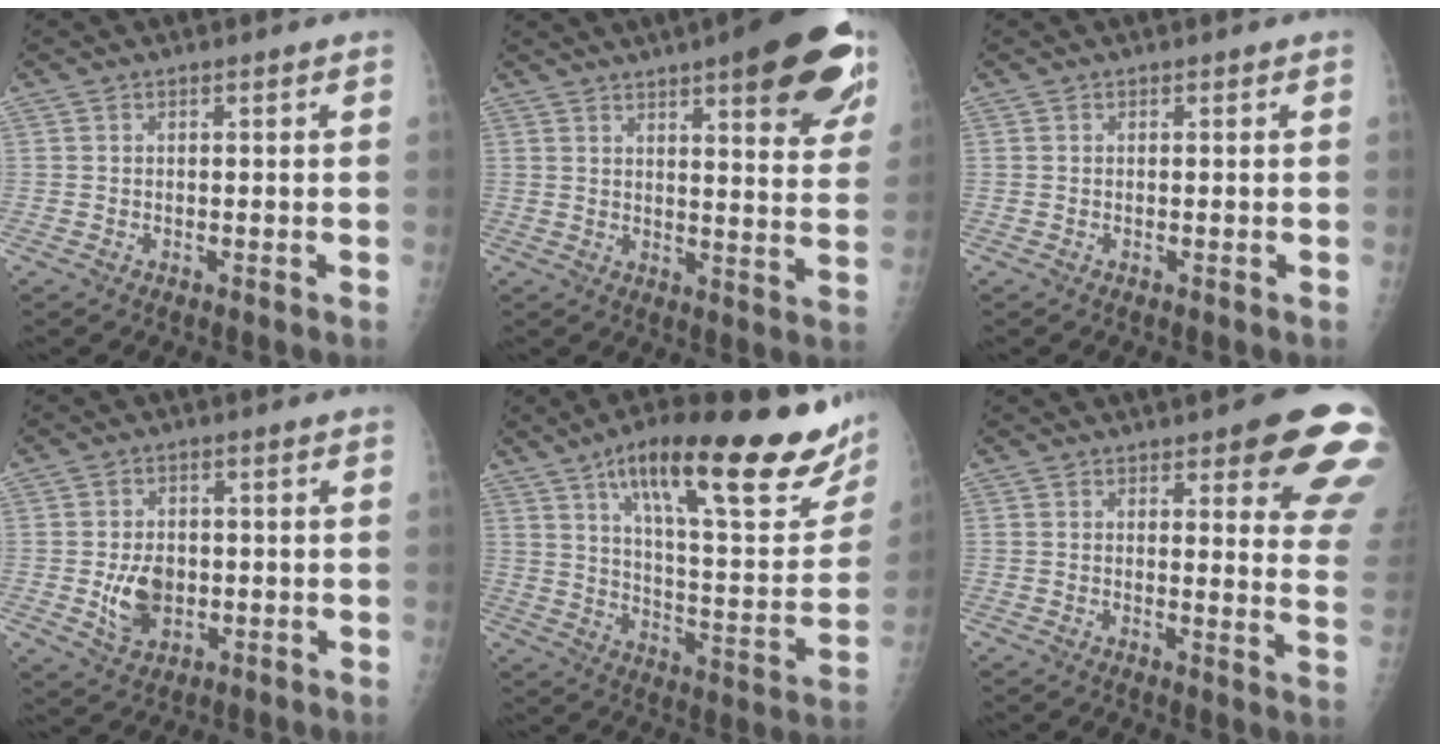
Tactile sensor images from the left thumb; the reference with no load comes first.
{"total": 19.9, "force": [11.4, 4.9, 15.5], "torque": [-0.174, -0.039, 0.141]}
{"total": 0.0}
{"total": 6.9, "force": [-0.9, 4.9, 4.8], "torque": [-0.067, -0.005, -0.006]}
{"total": 29.6, "force": [17.7, 7.8, 22.4], "torque": [-0.293, -0.050, 0.269]}
{"total": 11.6, "force": [7.4, 3.5, 8.2], "torque": [-0.058, -0.036, 0.070]}